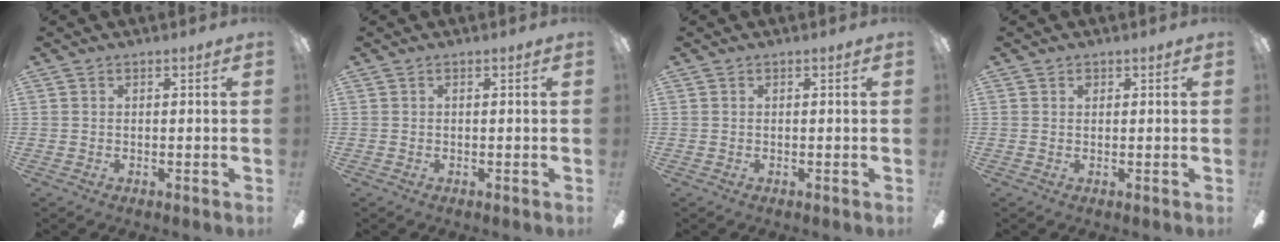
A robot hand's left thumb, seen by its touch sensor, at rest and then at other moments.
{"total": 0.0}
{"total": 0.0}
{"total": 1.1, "force": [0.7, 0.8, 0.4], "torque": [0.000, -0.001, 0.011]}